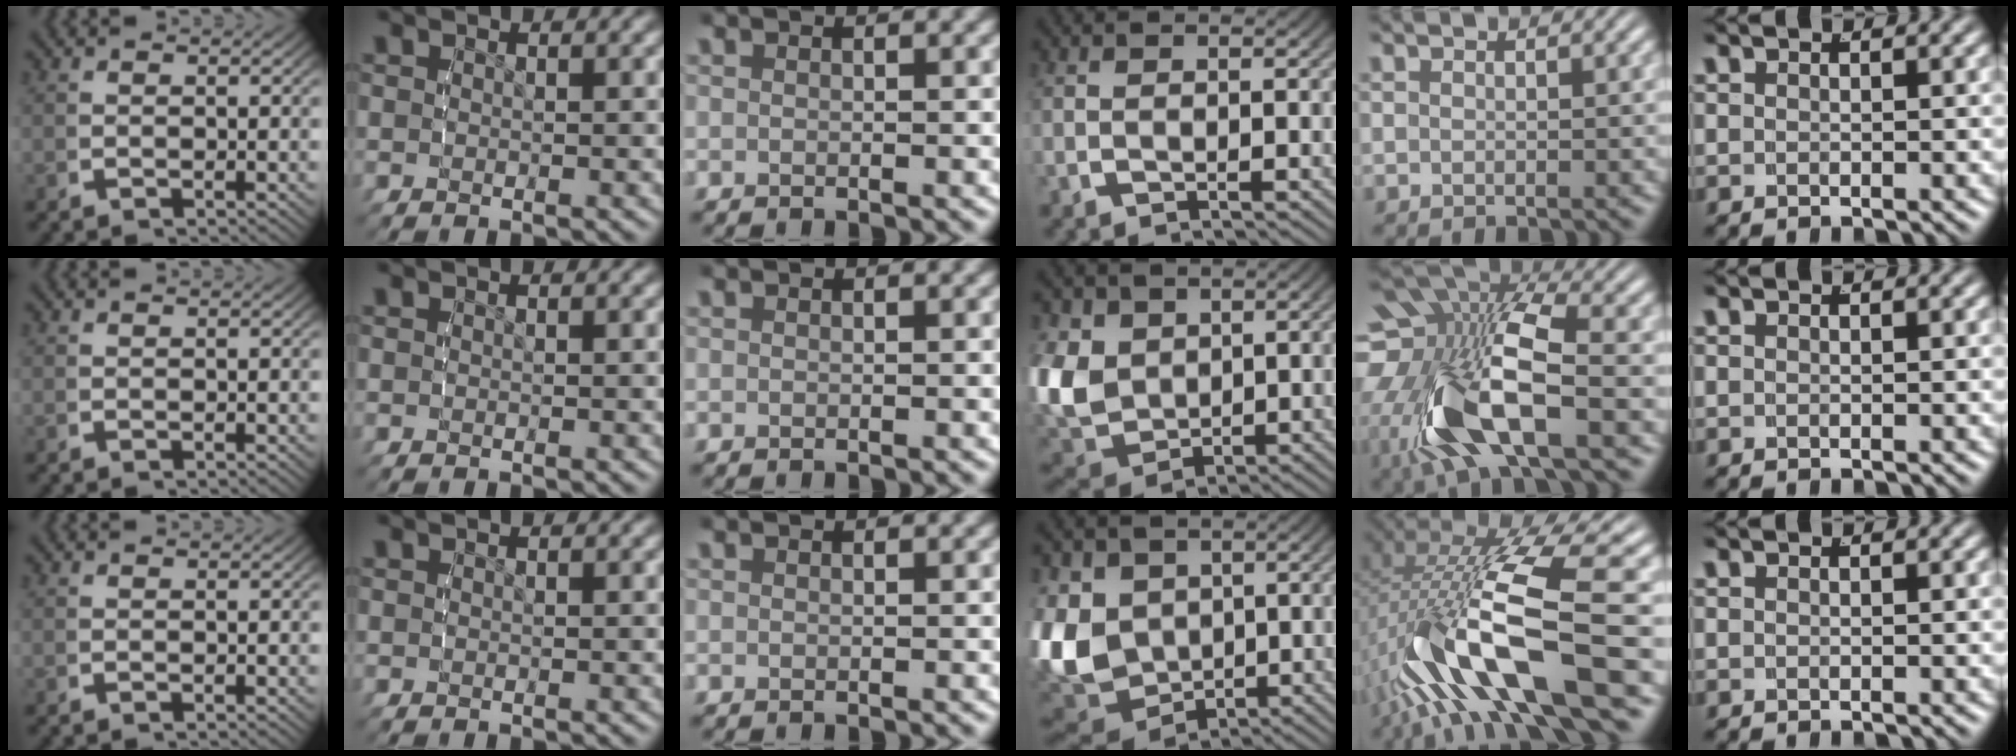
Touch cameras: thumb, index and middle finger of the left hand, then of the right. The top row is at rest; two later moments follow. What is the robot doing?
{"motion": "lift_and_place", "object": "pen"}